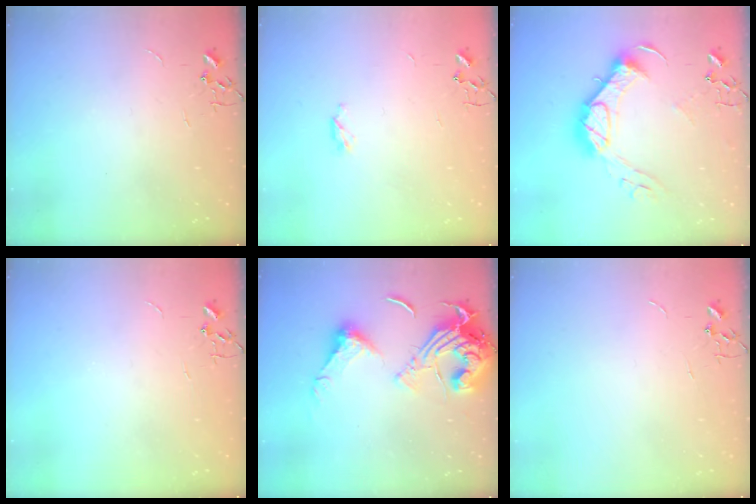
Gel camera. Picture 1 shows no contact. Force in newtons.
{"total": 3.3, "press": 3.3, "slide": 0.5}
{"total": 15.5, "press": 15.4, "slide": 1.4}
{"total": 0.0}
{"total": 16.9, "press": 16.7, "slide": 2.0}
{"total": 0.0}